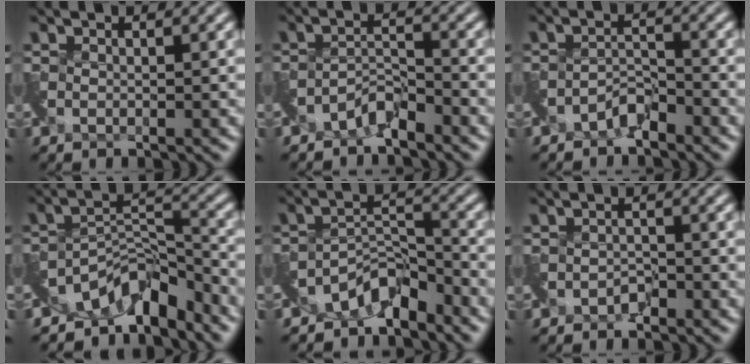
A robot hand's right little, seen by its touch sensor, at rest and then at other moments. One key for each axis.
{"total": 2.1, "fx": -2.0, "fy": 0.0, "fz": 0.5, "tx": -0.011, "ty": 0.005, "tz": -0.041}
{"total": 1.7, "fx": -1.7, "fy": 0.1, "fz": 0.4, "tx": -0.010, "ty": 0.004, "tz": -0.032}
{"total": 5.9, "fx": -5.1, "fy": 1.7, "fz": 2.4, "tx": -0.019, "ty": 0.002, "tz": -0.094}
{"total": 4.0, "fx": -3.6, "fy": 1.1, "fz": 1.3, "tx": -0.009, "ty": 0.001, "tz": -0.069}
{"total": 1.0, "fx": -0.8, "fy": 0.5, "fz": 0.1, "tx": -0.006, "ty": -0.001, "tz": -0.015}